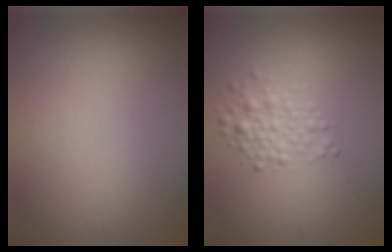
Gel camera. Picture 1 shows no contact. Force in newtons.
{"total": 2.5, "press": 2.5, "slide": 0.1}